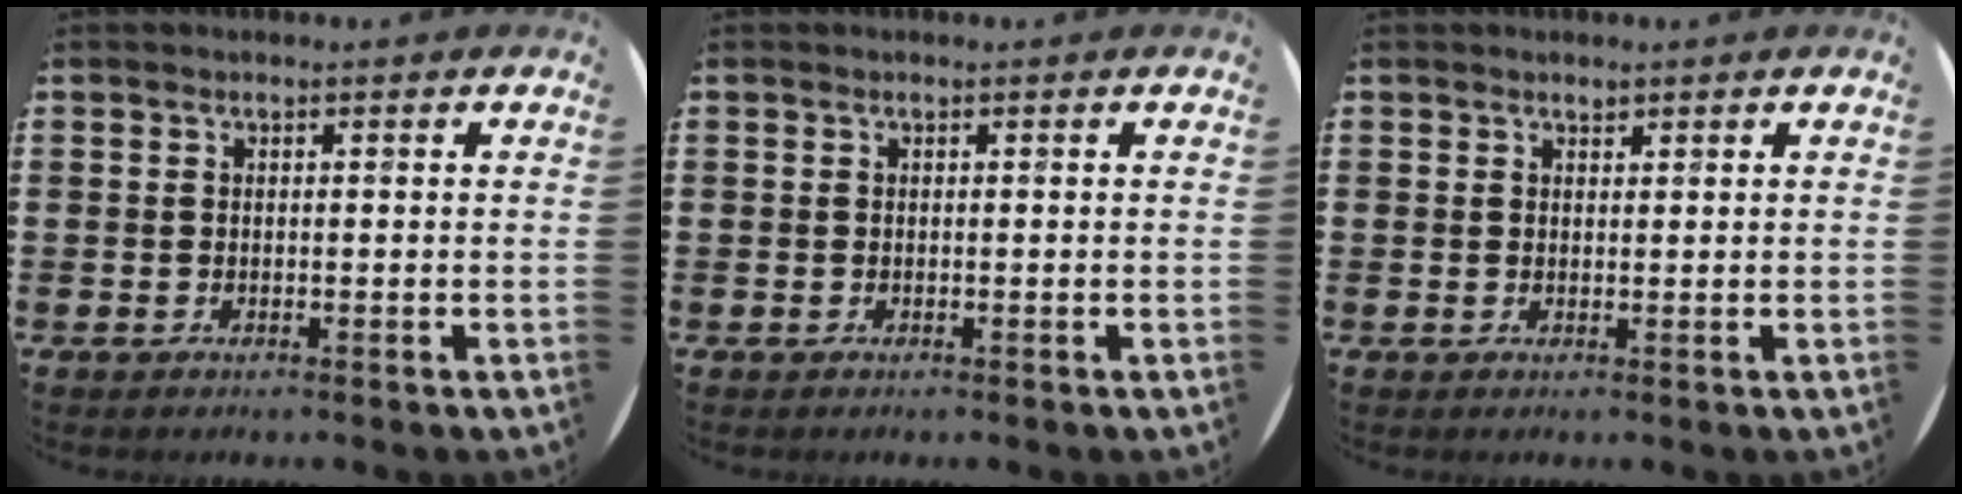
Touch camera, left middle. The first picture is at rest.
{"total": 0.0}
{"total": 0.8, "force": [0.7, 0.2, 0.1], "torque": [0.006, -0.001, 0.012]}